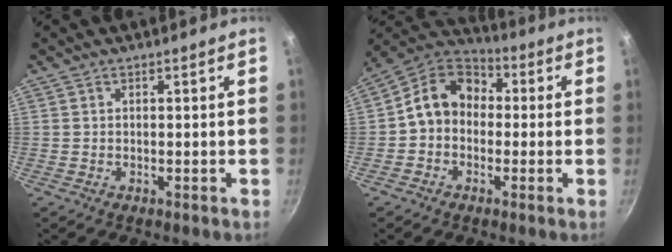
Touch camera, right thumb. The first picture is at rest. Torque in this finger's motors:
{"motor_torque": [0.74, 0.63, 0.81, -0.45, 0.37]}